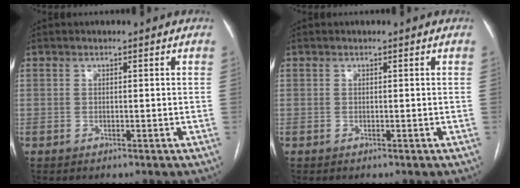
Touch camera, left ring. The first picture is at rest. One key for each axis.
{"total": 0.0}